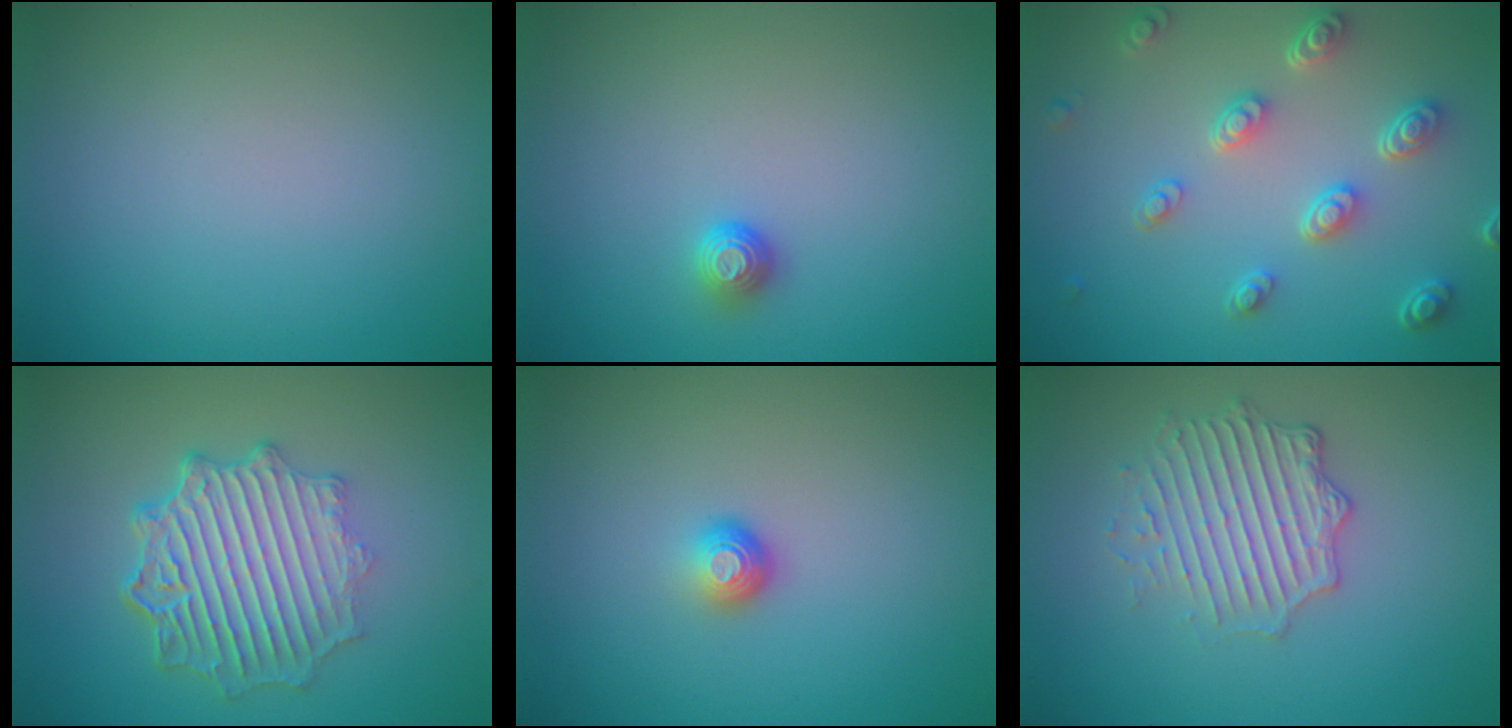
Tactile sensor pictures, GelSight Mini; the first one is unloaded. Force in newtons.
{"total": 1.2, "press": 1.1, "slide": 0.4}
{"total": 4.6, "press": 3.5, "slide": 3.0}
{"total": 7.1, "press": 5.3, "slide": 4.7}
{"total": 1.6, "press": 1.1, "slide": 1.1}
{"total": 3.9, "press": 3.3, "slide": 2.1}